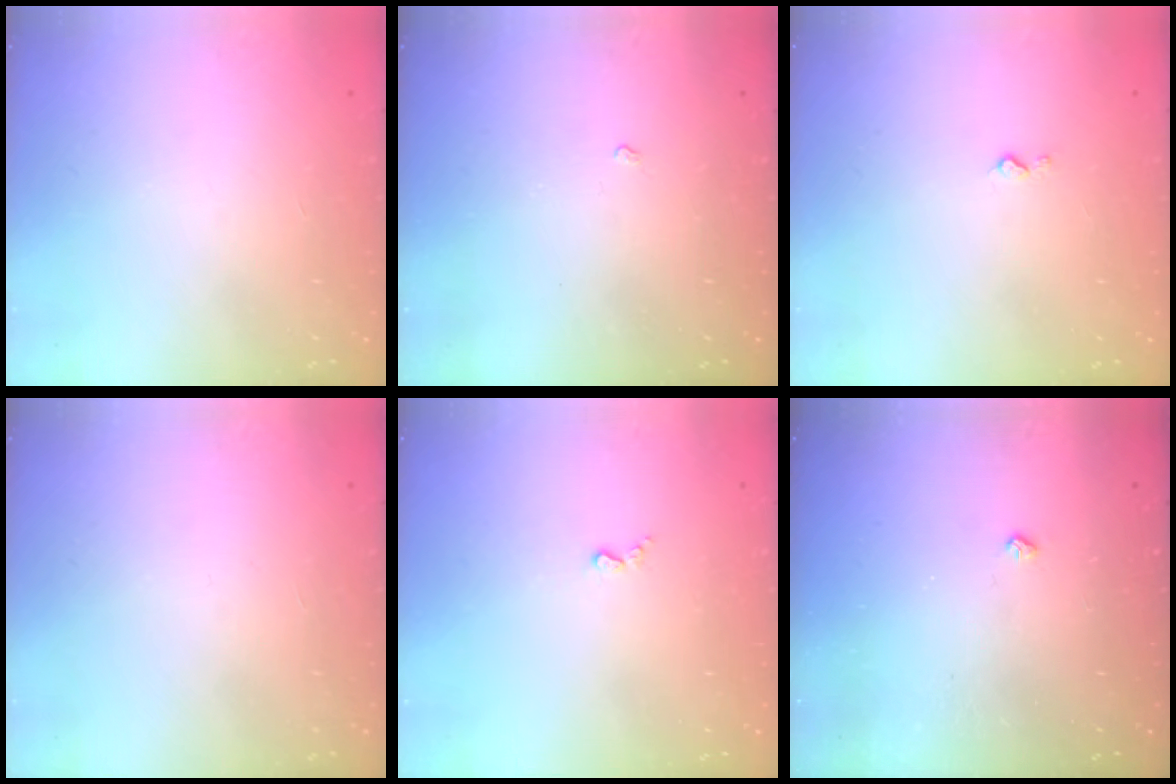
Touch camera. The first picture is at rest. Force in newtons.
{"total": 2.3, "press": 2.3, "slide": 0.3}
{"total": 2.8, "press": 2.7, "slide": 0.4}
{"total": 0.0}
{"total": 3.0, "press": 2.9, "slide": 0.5}
{"total": 2.6, "press": 2.5, "slide": 0.5}